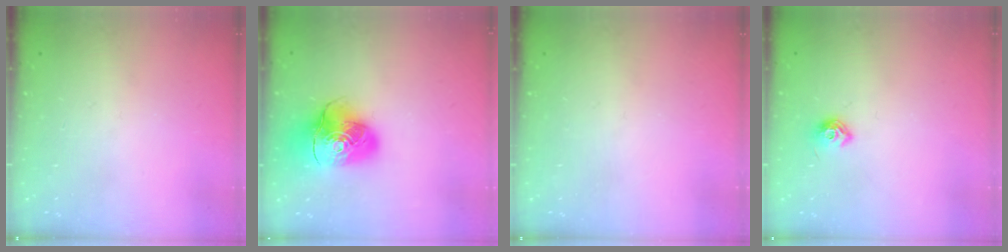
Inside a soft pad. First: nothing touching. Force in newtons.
{"total": 15.7, "press": 15.5, "slide": 2.0}
{"total": 0.0}
{"total": 7.9, "press": 7.8, "slide": 0.9}